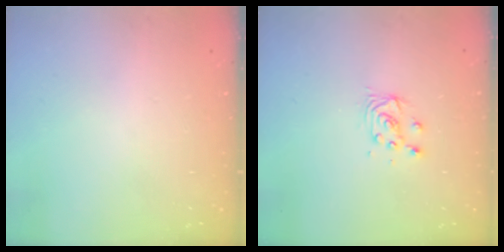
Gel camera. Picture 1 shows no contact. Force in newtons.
{"total": 3.9, "press": 3.8, "slide": 0.4}